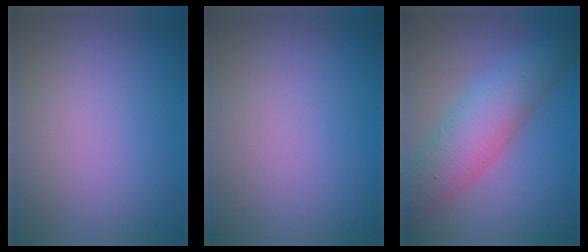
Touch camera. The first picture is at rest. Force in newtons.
{"total": 0.0}
{"total": 6.5, "press": 6.5, "slide": 0.2}